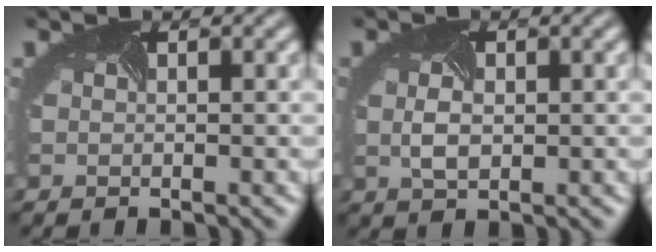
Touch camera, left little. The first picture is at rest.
{"total": 1.9, "force": [0.1, 1.0, 1.7], "torque": [-0.044, -0.002, 0.004]}